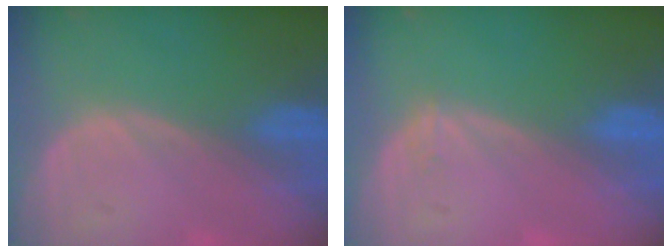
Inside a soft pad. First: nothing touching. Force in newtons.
{"total": 0.5, "press": 0.5, "slide": 0.2}